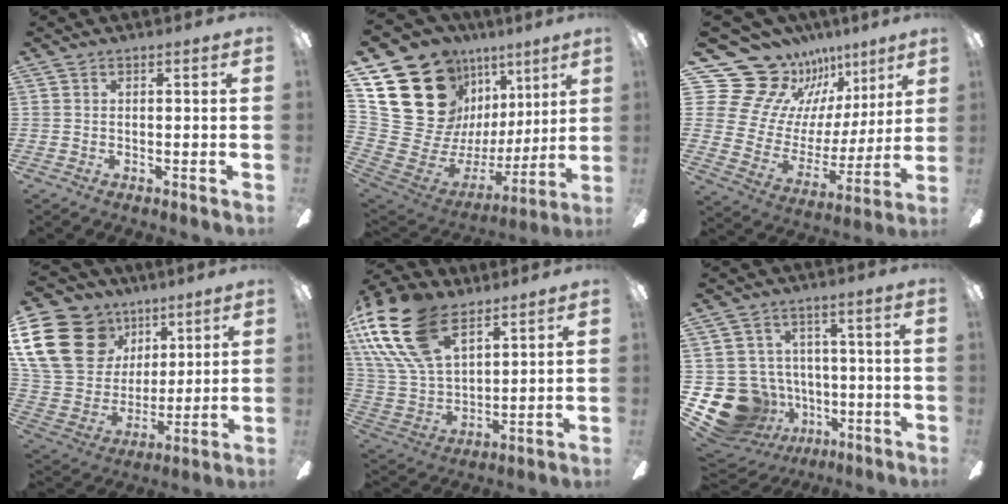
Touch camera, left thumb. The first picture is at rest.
{"total": 23.7, "force": [12.4, 17.2, 10.4], "torque": [-0.205, -0.093, 0.271]}
{"total": 18.7, "force": [13.8, 11.3, 5.7], "torque": [-0.121, -0.114, 0.274]}
{"total": 22.7, "force": [10.1, 17.0, 11.1], "torque": [-0.236, -0.032, 0.200]}
{"total": 22.9, "force": [12.2, 12.4, 14.8], "torque": [-0.331, -0.045, 0.219]}
{"total": 17.3, "force": [-6.2, 14.5, 7.1], "torque": [-0.155, 0.041, -0.074]}